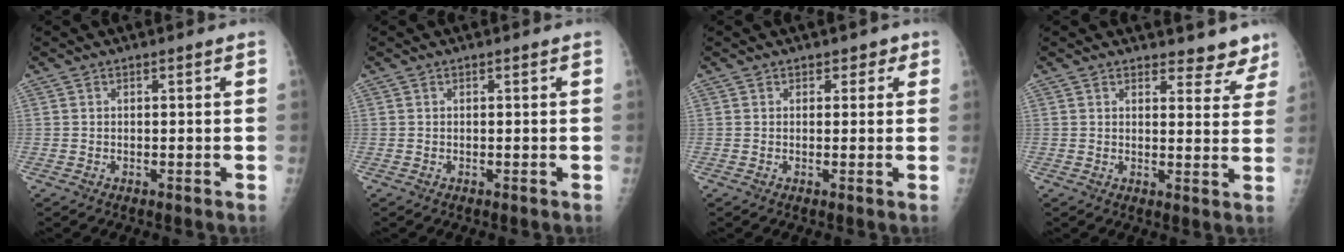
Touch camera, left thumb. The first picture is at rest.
{"total": 0.0}
{"total": 1.8, "force": [1.0, 1.4, 0.6], "torque": [0.019, -0.002, 0.006]}
{"total": 6.6, "force": [6.1, 2.4, 0.8], "torque": [0.029, -0.037, 0.056]}